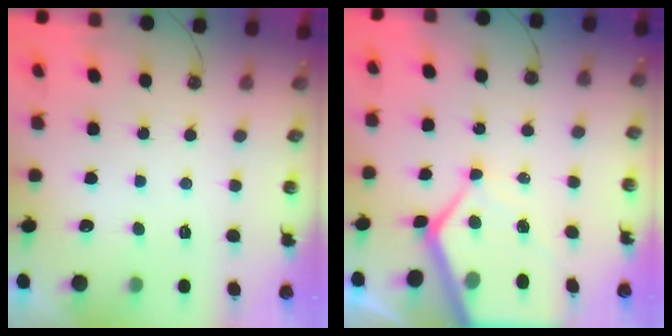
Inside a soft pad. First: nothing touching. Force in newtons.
{"total": 11.9, "press": 11.8, "slide": 1.2}